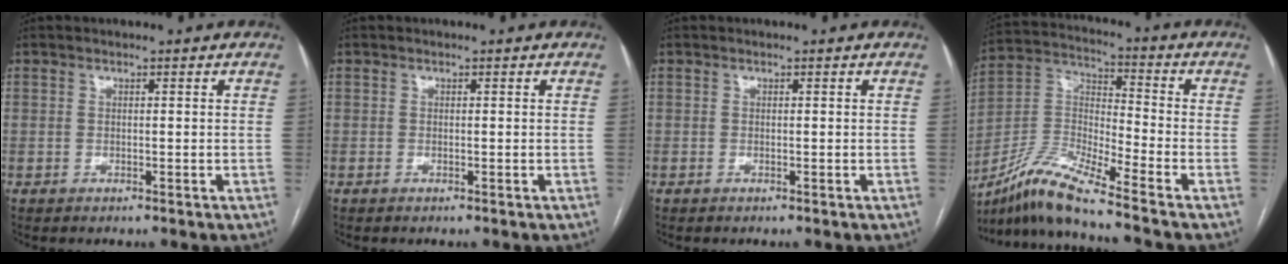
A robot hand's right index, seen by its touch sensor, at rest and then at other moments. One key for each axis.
{"total": 0.0}
{"total": 0.0}
{"total": 11.9, "fx": -10.1, "fy": -0.7, "fz": 6.2, "tx": -0.135, "ty": 0.003, "tz": -0.194}